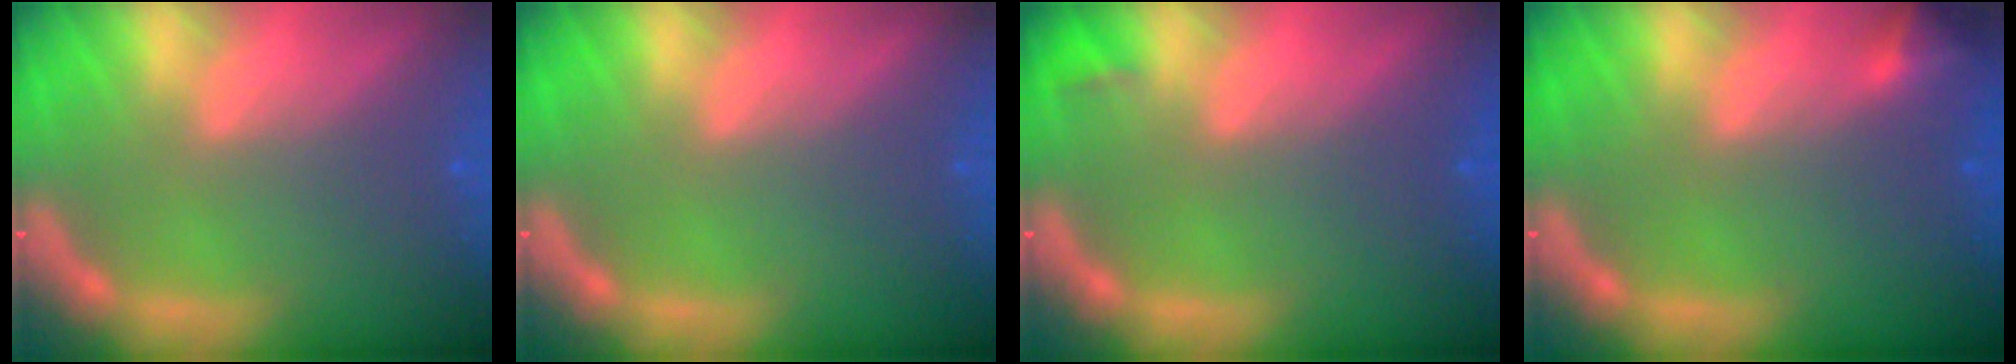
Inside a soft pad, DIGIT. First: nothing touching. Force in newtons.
{"total": 0.0}
{"total": 0.9}
{"total": 1.9}